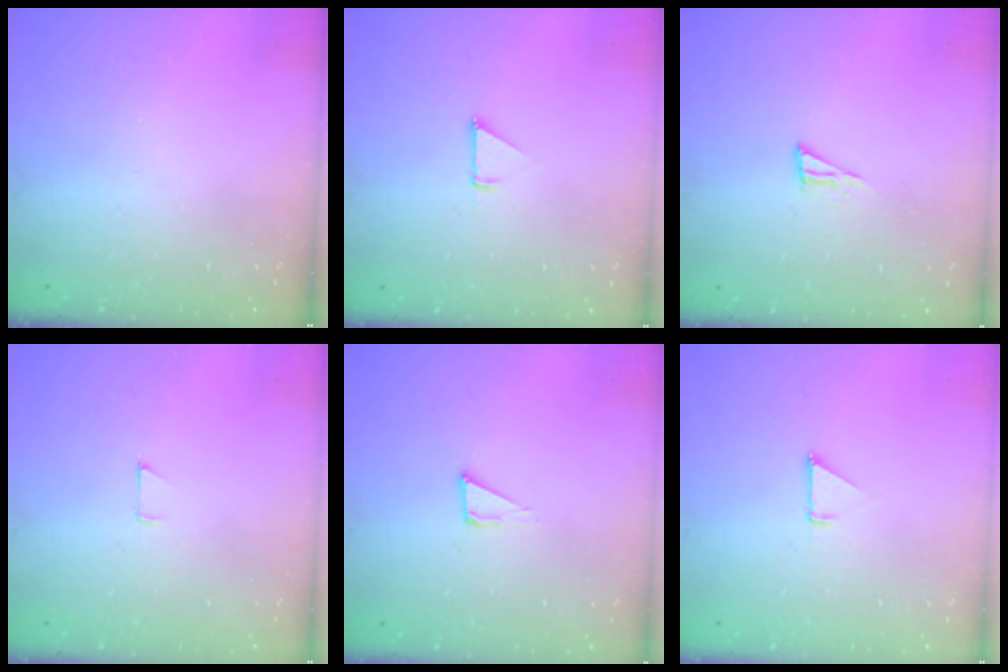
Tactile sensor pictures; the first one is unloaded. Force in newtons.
{"total": 1.5, "press": 1.5, "slide": 0.0}
{"total": 4.8, "press": 4.7, "slide": 0.6}
{"total": 4.1, "press": 4.1, "slide": 0.3}
{"total": 3.6, "press": 3.5, "slide": 0.9}
{"total": 1.5, "press": 1.5, "slide": 0.0}